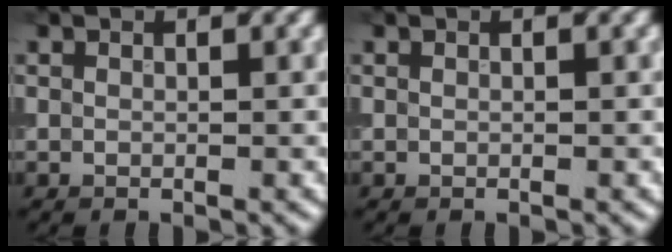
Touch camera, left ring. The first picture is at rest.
{"total": 0.0}